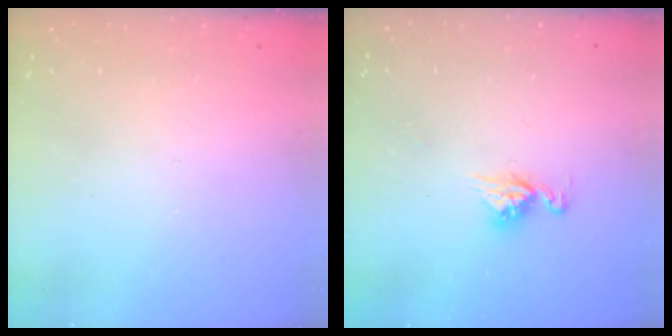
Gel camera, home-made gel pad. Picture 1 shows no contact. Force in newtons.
{"total": 6.9, "press": 6.8, "slide": 0.6}